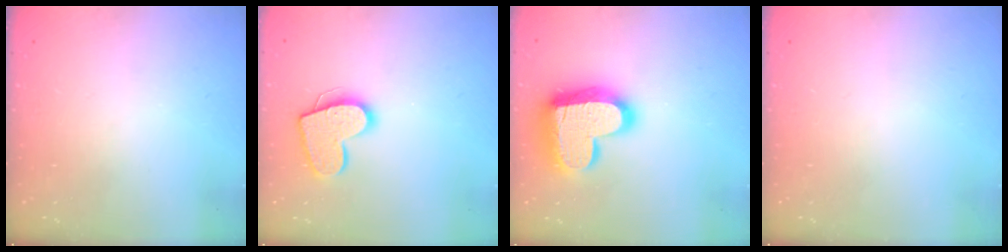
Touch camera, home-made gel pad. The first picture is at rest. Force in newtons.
{"total": 13.5, "press": 13.5, "slide": 0.9}
{"total": 19.3, "press": 19.2, "slide": 1.5}
{"total": 0.0}